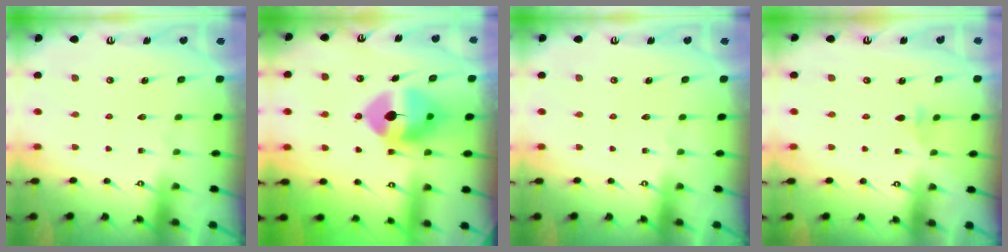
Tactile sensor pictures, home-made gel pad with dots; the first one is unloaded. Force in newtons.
{"total": 11.1, "press": 10.9, "slide": 1.8}
{"total": 0.0}
{"total": 2.0, "press": 2.0, "slide": 0.5}